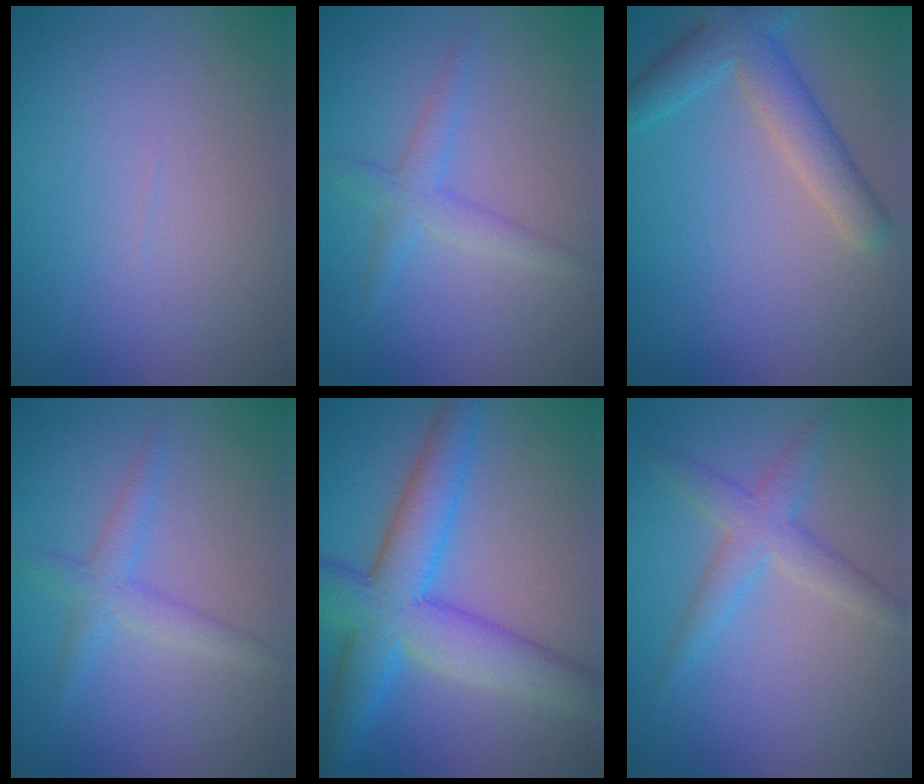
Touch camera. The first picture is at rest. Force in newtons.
{"total": 2.1, "press": 2.1, "slide": 0.3}
{"total": 4.2, "press": 4.2, "slide": 0.2}
{"total": 2.1, "press": 2.1, "slide": 0.3}
{"total": 7.7, "press": 7.7, "slide": 0.2}
{"total": 2.8, "press": 2.8, "slide": 0.0}